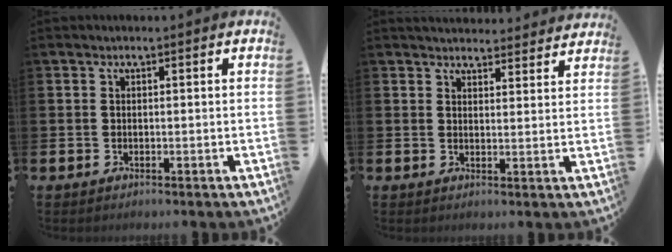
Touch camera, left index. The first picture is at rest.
{"total": 3.9, "force": [3.9, 0.7, 0.2], "torque": [-0.003, -0.023, 0.070]}